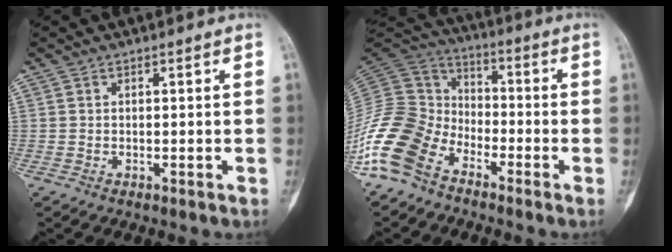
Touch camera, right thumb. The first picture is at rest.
{"total": 16.5, "force": [-9.8, 10.8, 7.9], "torque": [-0.161, 0.064, -0.199]}